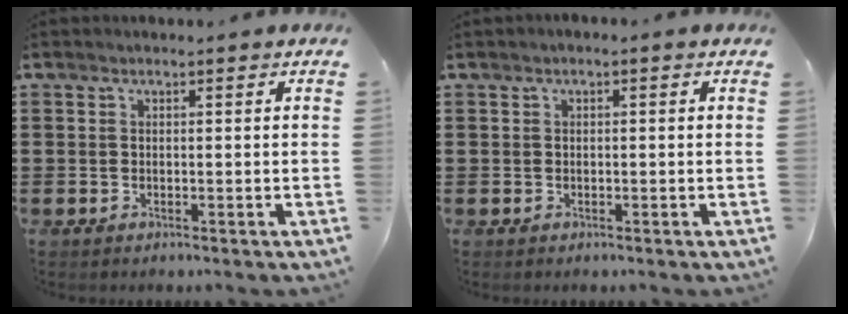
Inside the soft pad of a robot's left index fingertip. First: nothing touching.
{"total": 0.6, "force": [-0.4, 0.2, 0.4], "torque": [-0.008, -0.002, -0.007]}